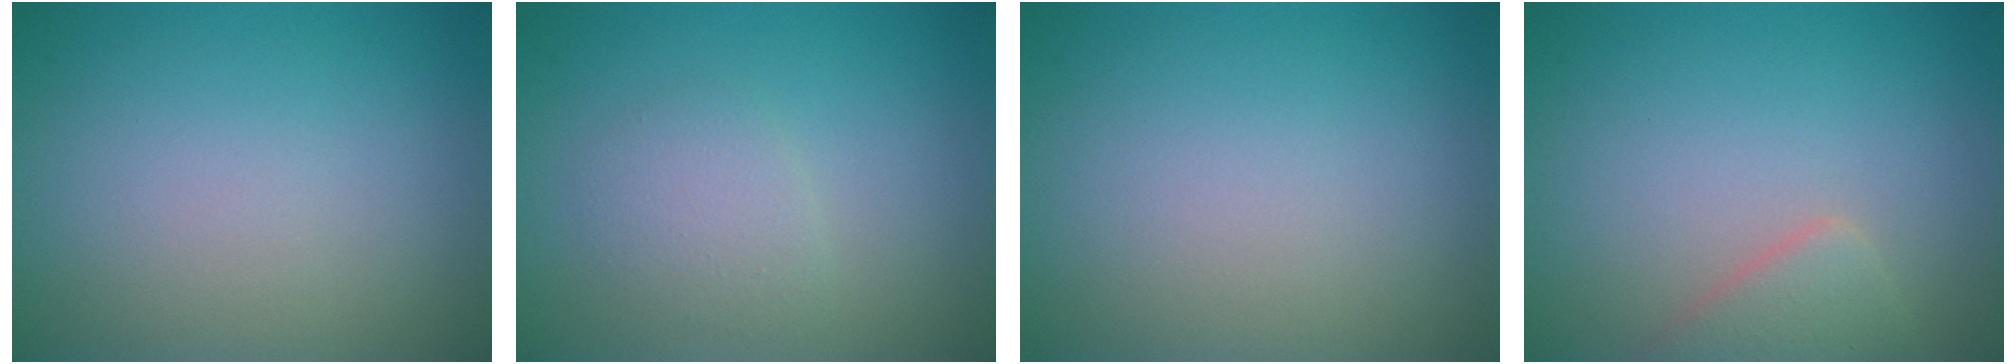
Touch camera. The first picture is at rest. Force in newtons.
{"total": 1.9, "press": 1.9, "slide": 0.1}
{"total": 0.0}
{"total": 2.4, "press": 2.4, "slide": 0.2}